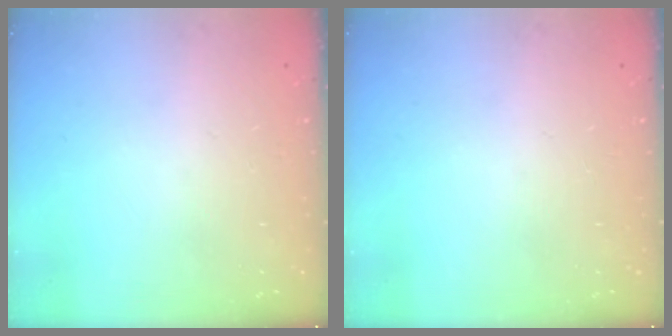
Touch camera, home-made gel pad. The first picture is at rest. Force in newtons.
{"total": 0.0}